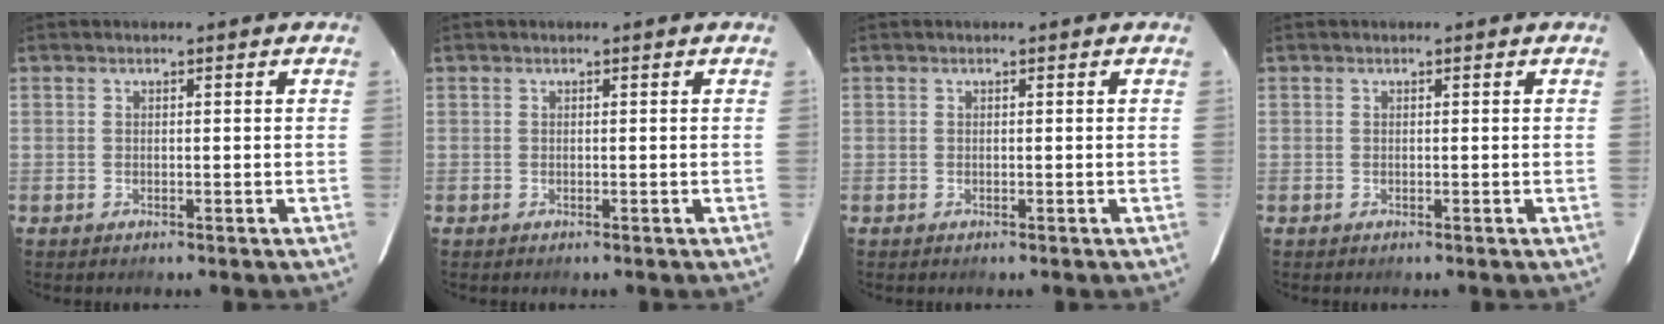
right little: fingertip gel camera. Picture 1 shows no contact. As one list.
[{"total": 0.0}, {"total": 0.0}, {"total": 0.0}]